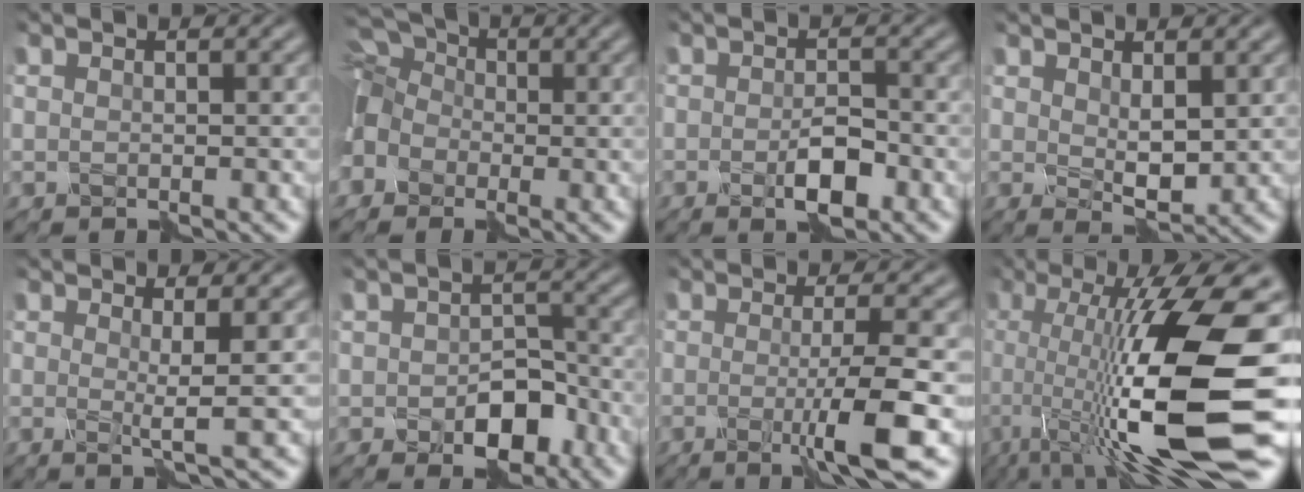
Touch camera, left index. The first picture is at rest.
{"total": 10.1, "force": [-3.2, 8.2, 5.0], "torque": [-0.130, 0.012, -0.080]}
{"total": 2.8, "force": [-1.5, 1.2, 2.1], "torque": [-0.036, -0.002, -0.026]}
{"total": 2.4, "force": [0.8, 1.0, 2.0], "torque": [-0.038, -0.006, 0.016]}
{"total": 2.0, "force": [0.1, 0.0, 2.0], "torque": [-0.032, -0.005, -0.006]}
{"total": 4.4, "force": [-2.0, 2.8, 2.7], "torque": [-0.039, -0.007, -0.032]}
{"total": 5.3, "force": [-1.3, 0.5, 5.1], "torque": [-0.073, -0.007, -0.027]}
{"total": 15.9, "force": [-2.1, 4.1, 15.2], "torque": [-0.239, 0.010, -0.041]}